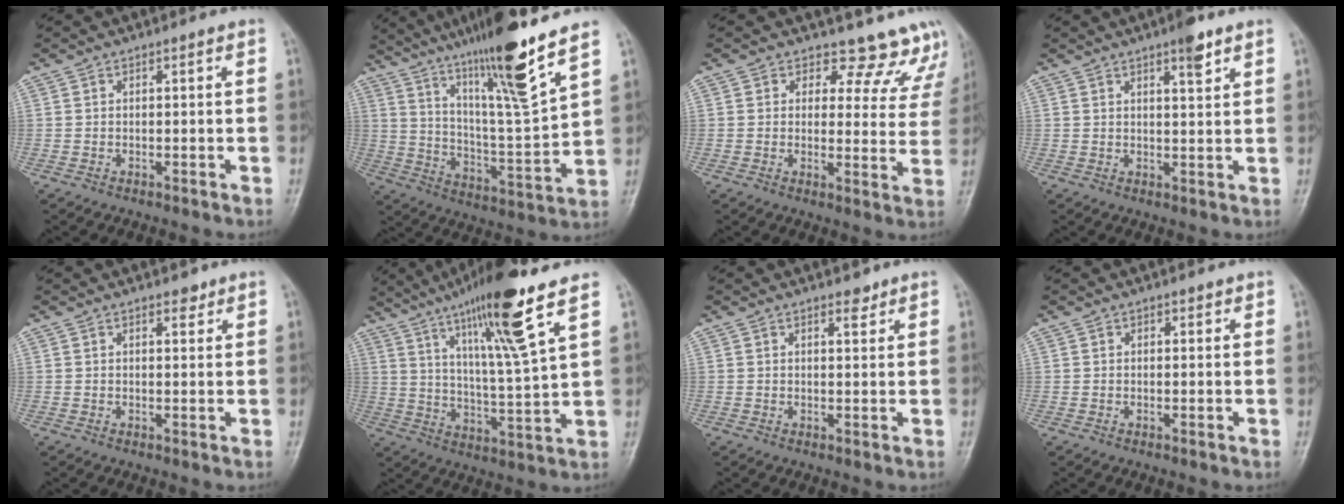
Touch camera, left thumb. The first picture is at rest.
{"total": 19.0, "force": [13.0, 0.6, 13.8], "torque": [-0.218, -0.071, 0.224]}
{"total": 12.1, "force": [10.9, 5.3, 0.1], "torque": [0.058, -0.076, 0.093]}
{"total": 4.3, "force": [2.8, 1.0, 3.1], "torque": [-0.040, -0.015, 0.039]}
{"total": 1.9, "force": [1.4, 0.9, 0.9], "torque": [-0.003, -0.007, 0.017]}
{"total": 17.4, "force": [10.3, 0.9, 14.0], "torque": [-0.234, -0.048, 0.177]}
{"total": 2.1, "force": [1.6, 1.0, 1.0], "torque": [-0.005, -0.009, 0.022]}
{"total": 0.9, "force": [0.6, 0.7, 0.2], "torque": [0.008, -0.003, 0.005]}